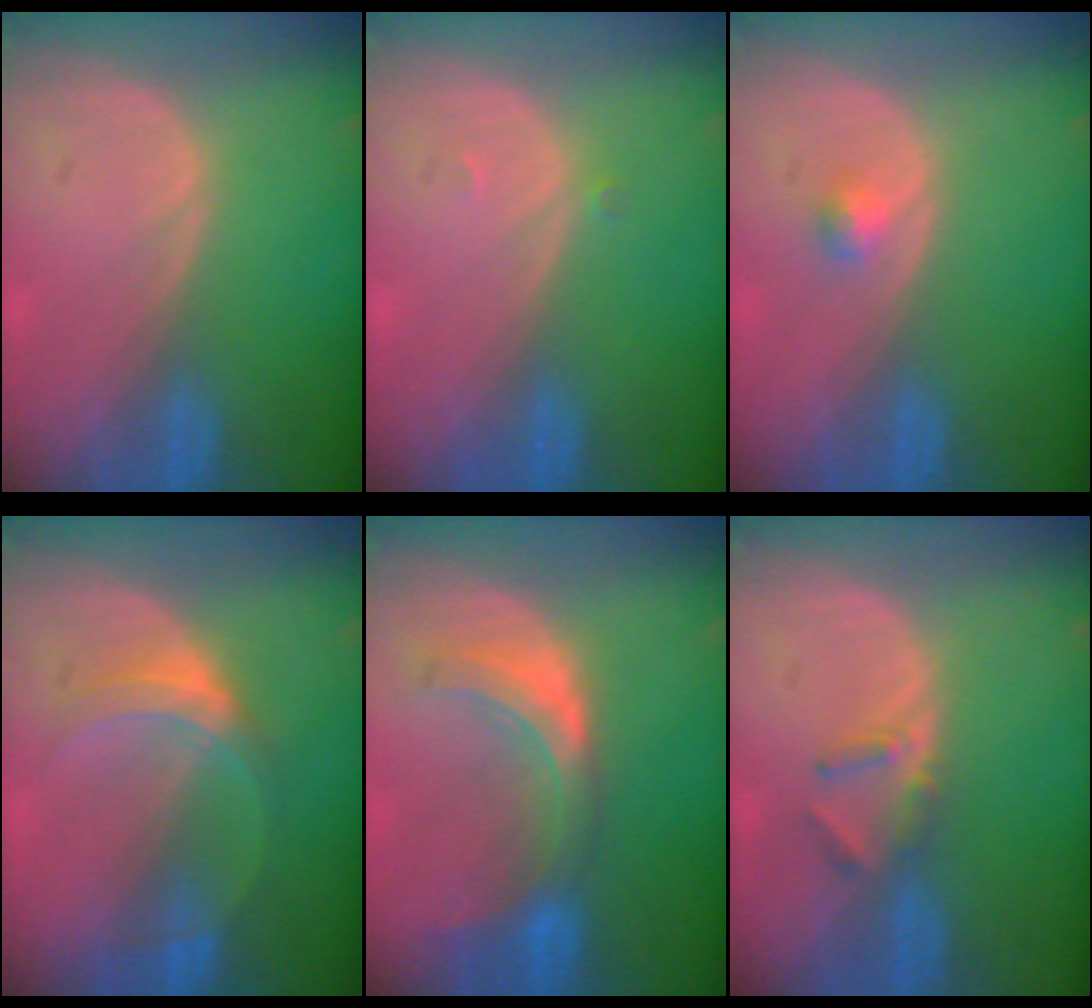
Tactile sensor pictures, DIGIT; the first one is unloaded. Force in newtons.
{"total": 0.7, "press": 0.5, "slide": 0.5}
{"total": 1.7, "press": 1.4, "slide": 0.8}
{"total": 5.1, "press": 4.8, "slide": 1.7}
{"total": 7.4, "press": 6.8, "slide": 2.8}
{"total": 2.9, "press": 2.6, "slide": 1.1}